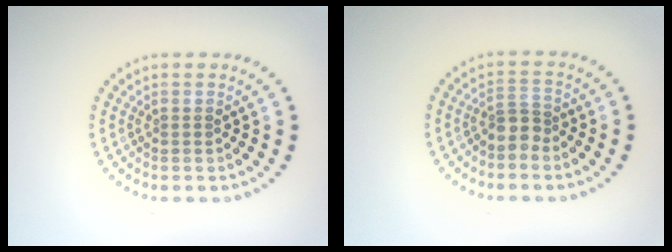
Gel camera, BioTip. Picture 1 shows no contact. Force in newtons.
{"total": 2.1, "press": 1.7, "slide": 1.2}